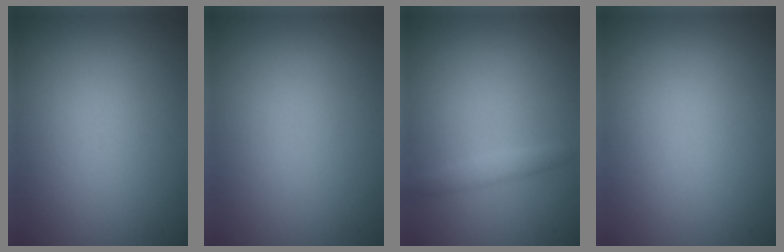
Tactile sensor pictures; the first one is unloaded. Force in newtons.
{"total": 0.0}
{"total": 1.3, "press": 1.3, "slide": 0.0}
{"total": 0.0}